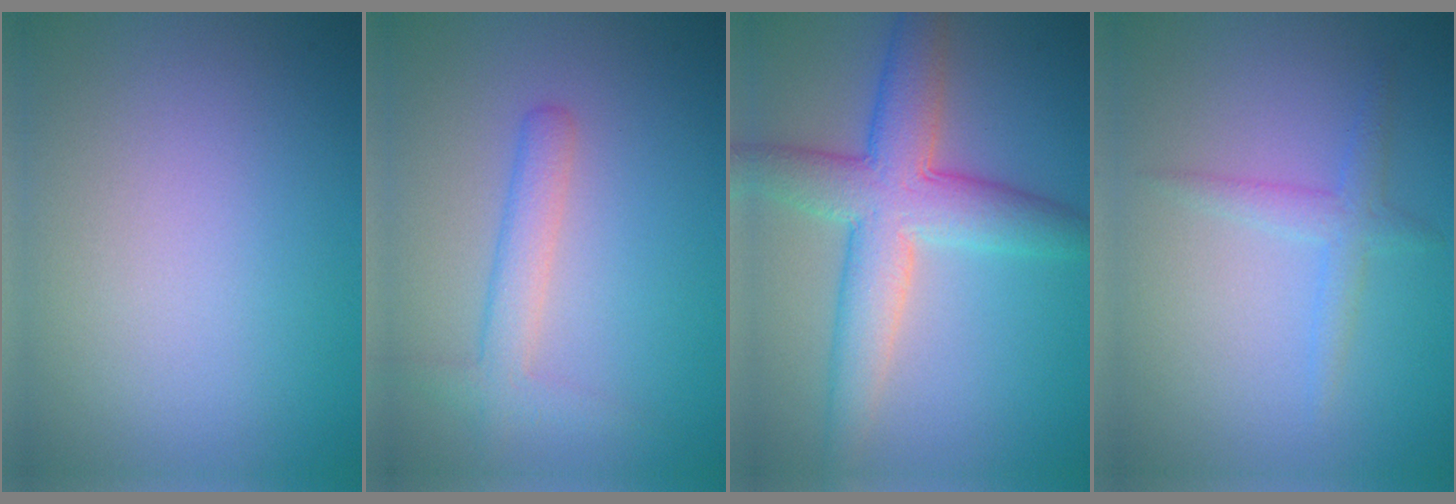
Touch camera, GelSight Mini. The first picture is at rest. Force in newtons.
{"total": 2.7, "press": 2.7, "slide": 0.1}
{"total": 7.2, "press": 7.2, "slide": 0.4}
{"total": 1.9, "press": 1.9, "slide": 0.1}